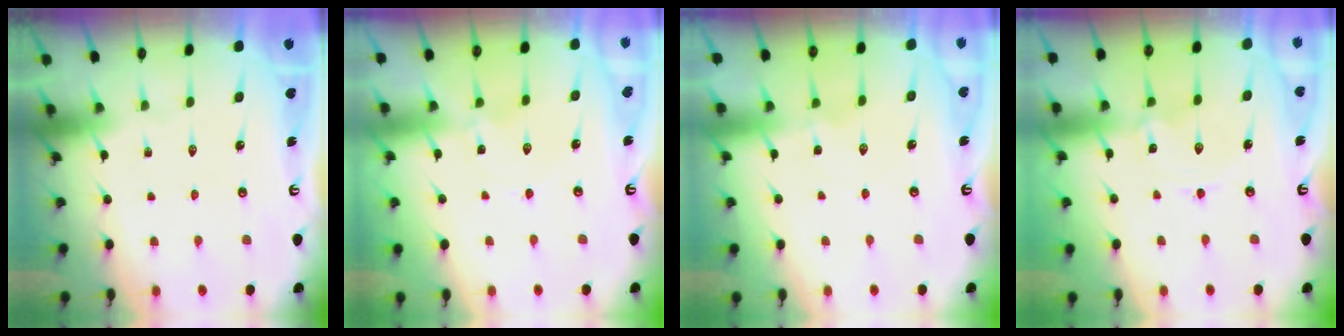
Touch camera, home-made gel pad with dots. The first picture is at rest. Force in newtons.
{"total": 0.0}
{"total": 2.3, "press": 2.2, "slide": 0.5}
{"total": 0.7, "press": 0.7, "slide": 0.0}